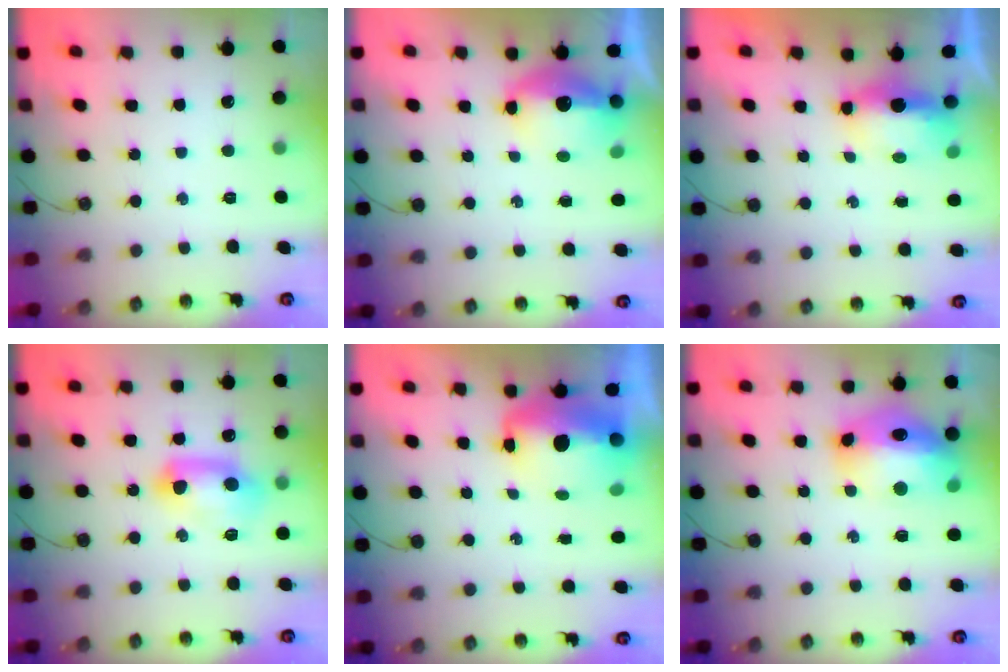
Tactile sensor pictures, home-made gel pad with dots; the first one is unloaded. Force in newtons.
{"total": 11.4, "press": 11.3, "slide": 1.2}
{"total": 6.0, "press": 6.0, "slide": 0.7}
{"total": 18.0, "press": 13.2, "slide": 12.2}
{"total": 11.4, "press": 11.3, "slide": 1.1}
{"total": 16.5, "press": 16.5, "slide": 1.4}